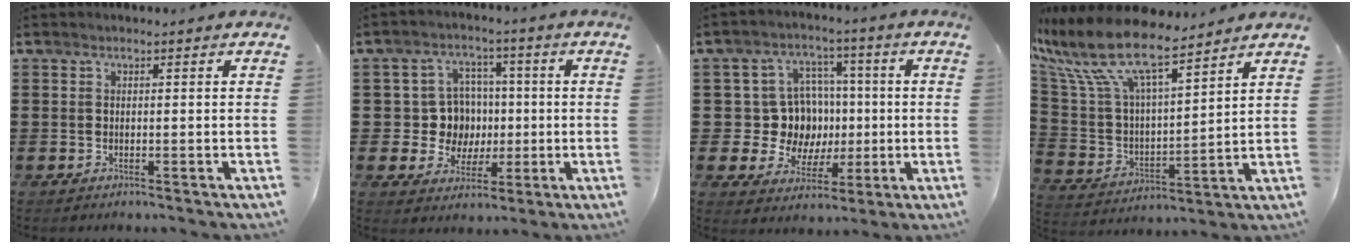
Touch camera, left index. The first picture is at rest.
{"total": 8.3, "force": [0.5, 7.9, 2.5], "torque": [-0.067, 0.013, 0.017]}
{"total": 10.4, "force": [0.9, 9.8, 3.3], "torque": [-0.089, 0.006, 0.030]}
{"total": 12.7, "force": [9.7, 3.2, 7.4], "torque": [-0.192, -0.054, 0.168]}